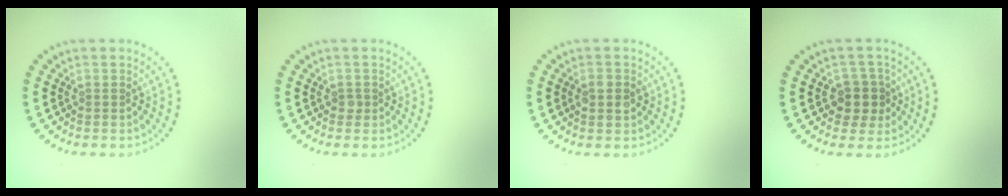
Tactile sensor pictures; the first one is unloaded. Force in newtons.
{"total": 0.6, "press": 0.5, "slide": 0.3}
{"total": 2.0, "press": 2.0, "slide": 0.2}
{"total": 2.7, "press": 2.4, "slide": 1.2}